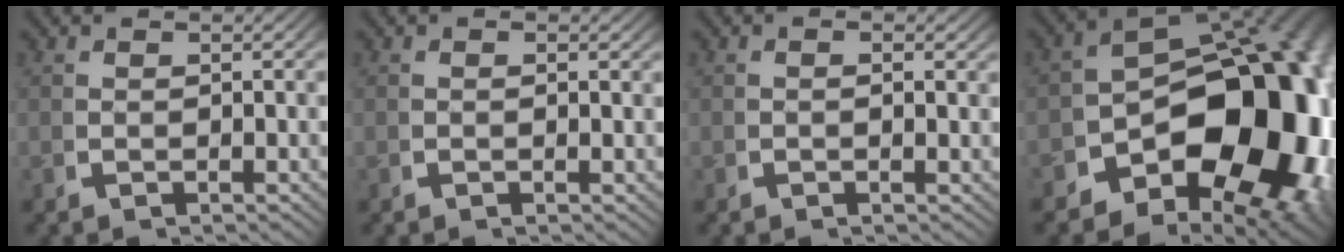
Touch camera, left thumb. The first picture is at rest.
{"total": 0.0}
{"total": 0.0}
{"total": 25.8, "force": [-2.6, 16.2, 20.0], "torque": [-0.288, -0.073, -0.020]}